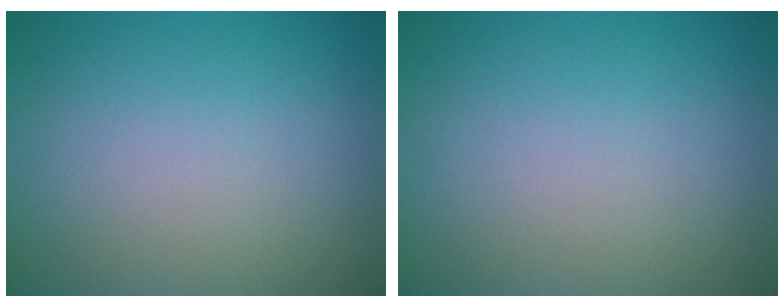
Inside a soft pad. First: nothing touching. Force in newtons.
{"total": 0.0}